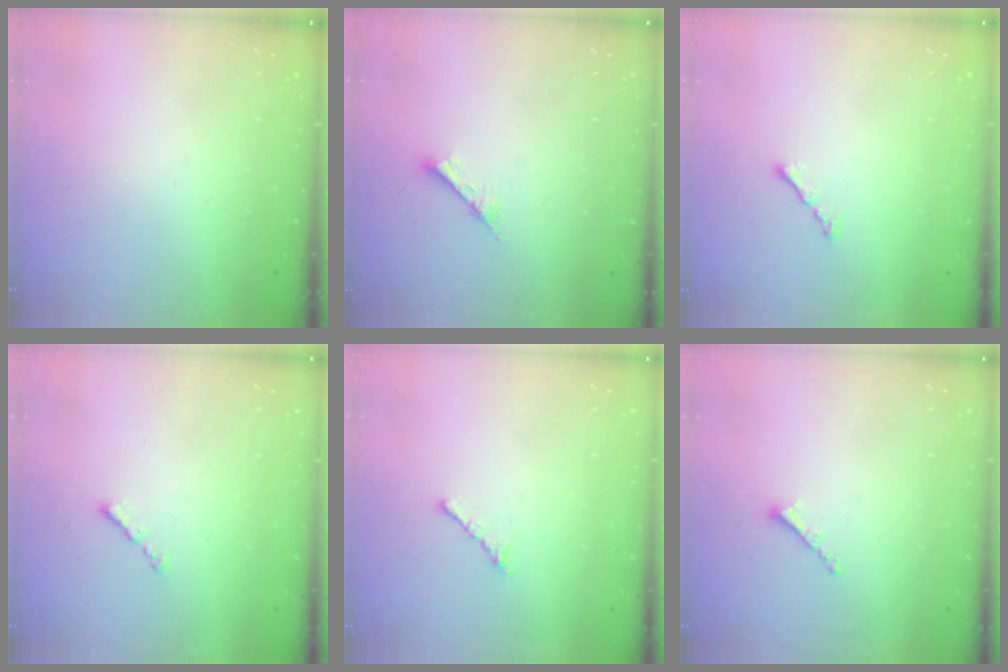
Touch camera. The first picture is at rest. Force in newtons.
{"total": 2.6, "press": 2.6, "slide": 0.1}
{"total": 1.7, "press": 1.6, "slide": 0.6}
{"total": 1.1, "press": 1.0, "slide": 0.4}
{"total": 1.0, "press": 0.9, "slide": 0.4}
{"total": 1.8, "press": 1.7, "slide": 0.5}